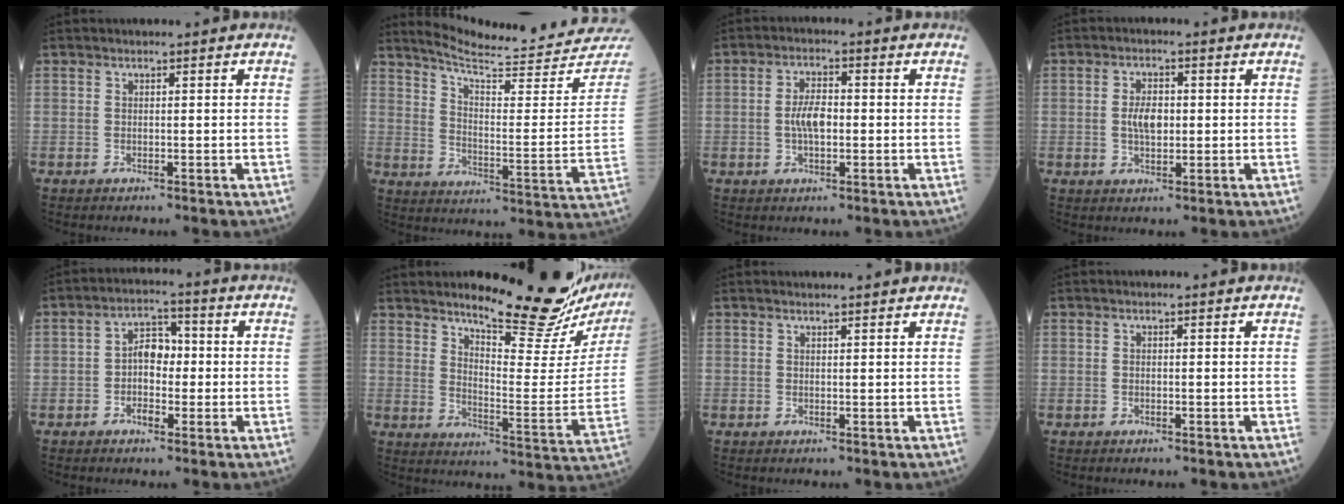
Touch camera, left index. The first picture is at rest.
{"total": 21.5, "force": [20.9, -0.4, 5.2], "torque": [-0.088, -0.112, 0.271]}
{"total": 4.4, "force": [-0.5, 1.8, 4.0], "torque": [-0.083, 0.005, -0.010]}
{"total": 3.8, "force": [0.0, 2.0, 3.3], "torque": [-0.066, 0.005, 0.002]}
{"total": 5.1, "force": [-0.6, 3.2, 3.9], "torque": [-0.069, 0.021, -0.013]}
{"total": 20.7, "force": [18.2, 1.7, 9.7], "torque": [-0.137, -0.088, 0.236]}
{"total": 3.7, "force": [3.5, 0.2, 1.1], "torque": [-0.017, 0.016, 0.040]}
{"total": 0.0}